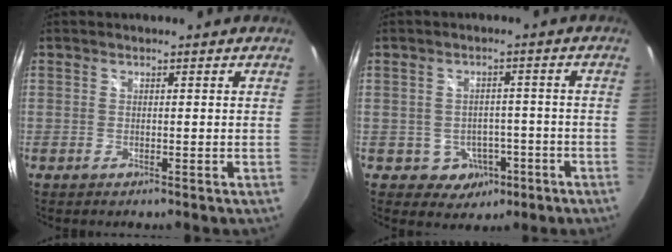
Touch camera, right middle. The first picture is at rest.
{"total": 5.9, "force": [-2.6, 5.0, 1.6], "torque": [-0.043, 0.014, -0.016]}